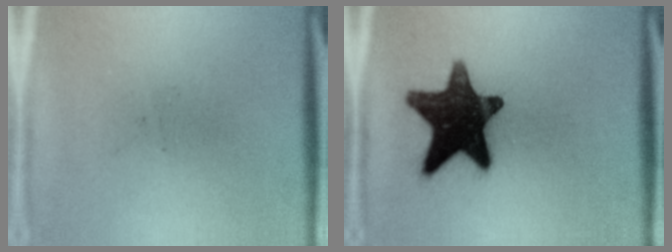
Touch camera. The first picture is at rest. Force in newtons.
{"total": 15.9}